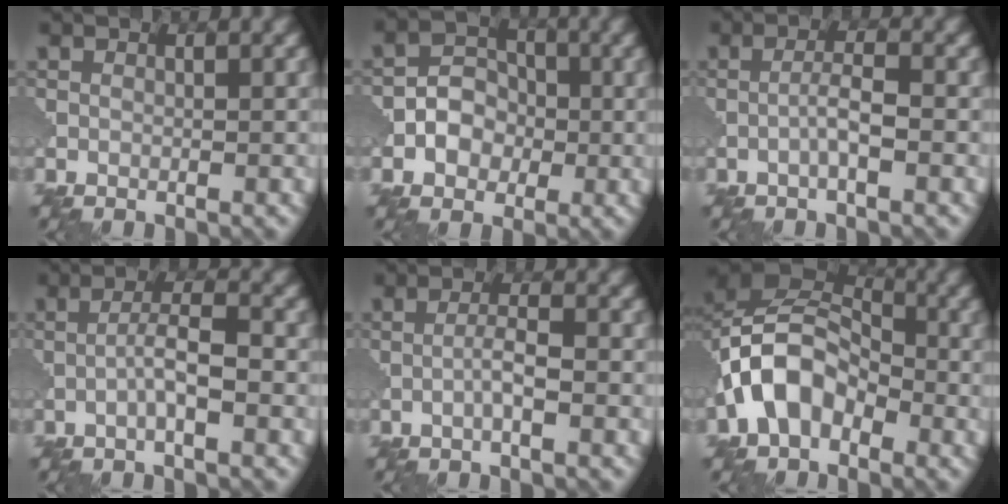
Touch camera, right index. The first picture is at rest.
{"total": 3.3, "force": [-0.9, 2.8, 1.6], "torque": [-0.016, 0.007, -0.020]}
{"total": 2.2, "force": [-0.7, 0.3, 2.1], "torque": [-0.039, 0.008, -0.017]}
{"total": 2.9, "force": [-0.8, 0.4, 2.8], "torque": [-0.051, 0.010, -0.020]}
{"total": 1.9, "force": [-0.7, 0.2, 1.8], "torque": [-0.035, 0.007, -0.016]}
{"total": 7.7, "force": [-2.6, 5.2, 5.1], "torque": [-0.090, 0.017, -0.066]}